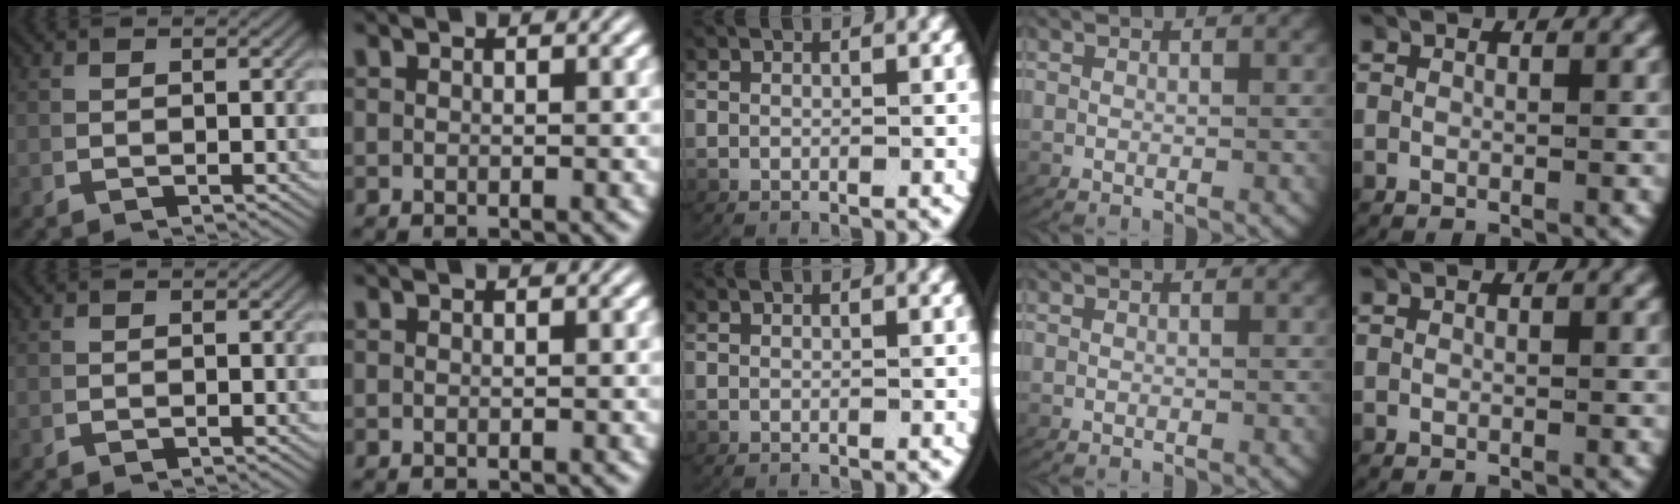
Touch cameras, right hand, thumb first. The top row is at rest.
{}